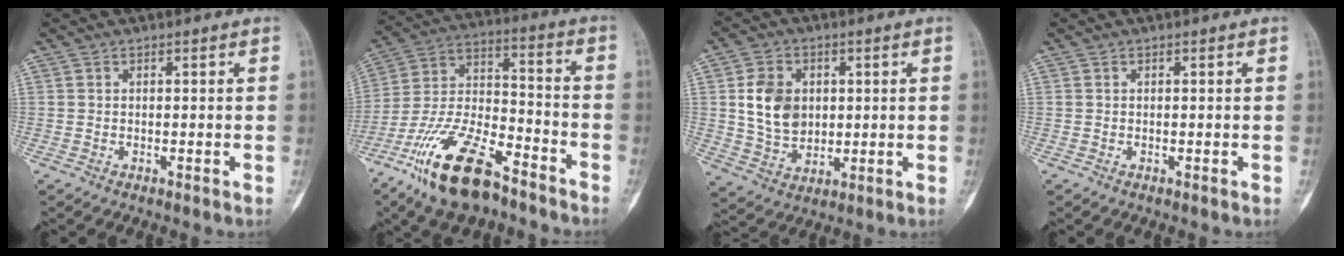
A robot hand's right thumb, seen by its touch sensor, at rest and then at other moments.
{"total": 19.0, "force": [-12.5, 7.4, 12.3], "torque": [-0.238, 0.070, -0.230]}
{"total": 10.2, "force": [1.7, 7.8, 6.3], "torque": [-0.088, -0.010, 0.038]}
{"total": 0.0}